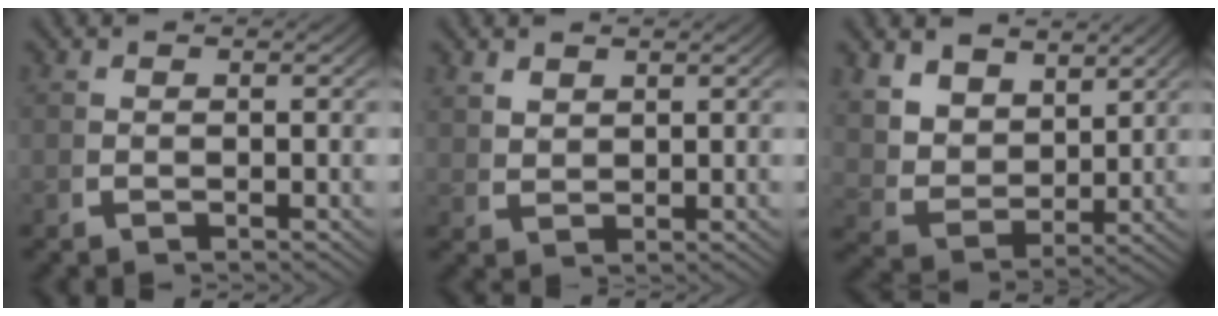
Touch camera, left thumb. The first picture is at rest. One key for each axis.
{"total": 1.9, "fx": 1.7, "fy": 0.5, "fz": 0.5, "tx": -0.004, "ty": 0.001, "tz": 0.043}
{"total": 6.1, "fx": 2.4, "fy": 4.2, "fz": 3.7, "tx": -0.089, "ty": -0.025, "tz": 0.054}